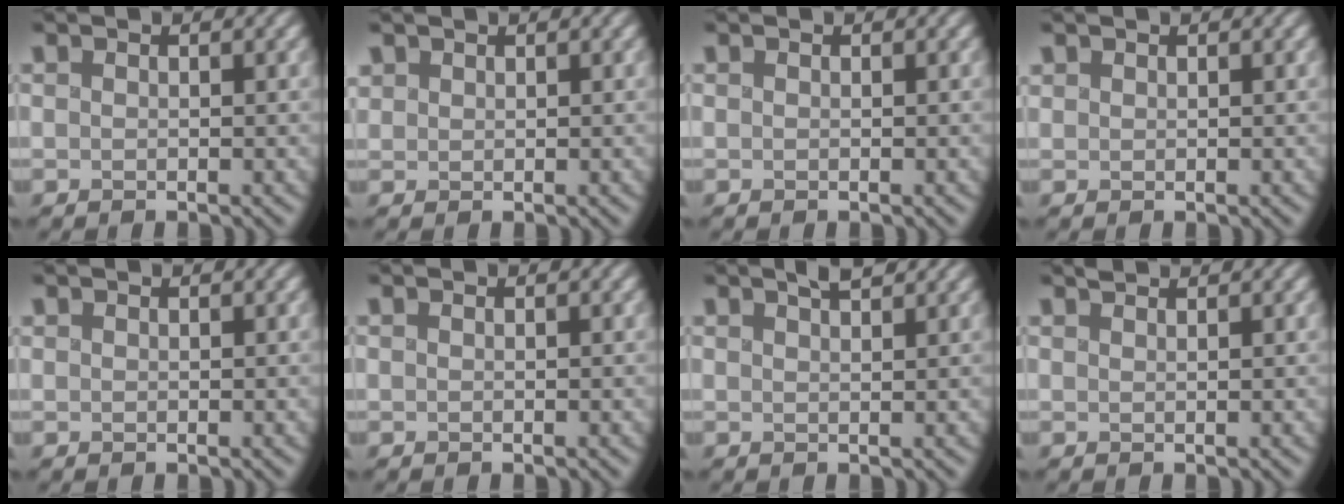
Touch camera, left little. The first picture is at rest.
{"total": 0.8, "force": [0.7, 0.5, 0.0], "torque": [0.000, 0.005, 0.016]}
{"total": 0.0}
{"total": 0.5, "force": [0.5, 0.2, -0.1], "torque": [0.002, 0.004, 0.012]}
{"total": 0.0}
{"total": 0.0}
{"total": 1.8, "force": [1.3, 0.4, 1.2], "torque": [-0.007, 0.006, 0.023]}
{"total": 0.8, "force": [0.7, -0.1, 0.1], "torque": [0.002, 0.005, 0.013]}